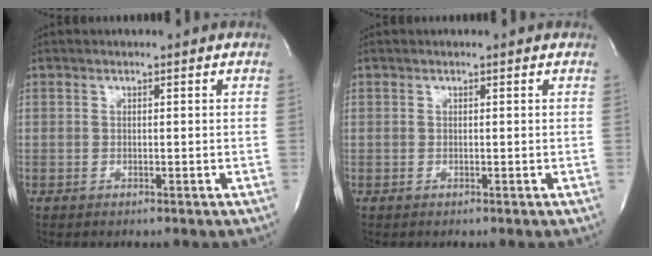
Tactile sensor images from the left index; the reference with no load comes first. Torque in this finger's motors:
{"motor_torque": [-0.01, 0.11, -0.02, -0.01]}